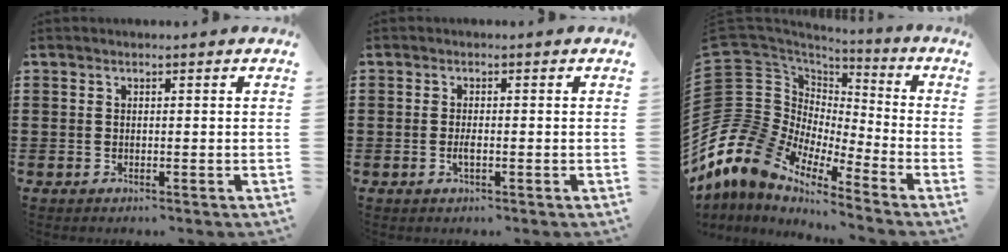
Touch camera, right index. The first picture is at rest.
{"total": 1.5, "force": [-0.4, 0.4, 1.4], "torque": [-0.033, -0.004, -0.009]}
{"total": 11.9, "force": [-8.6, 7.3, 3.7], "torque": [-0.141, -0.023, -0.178]}